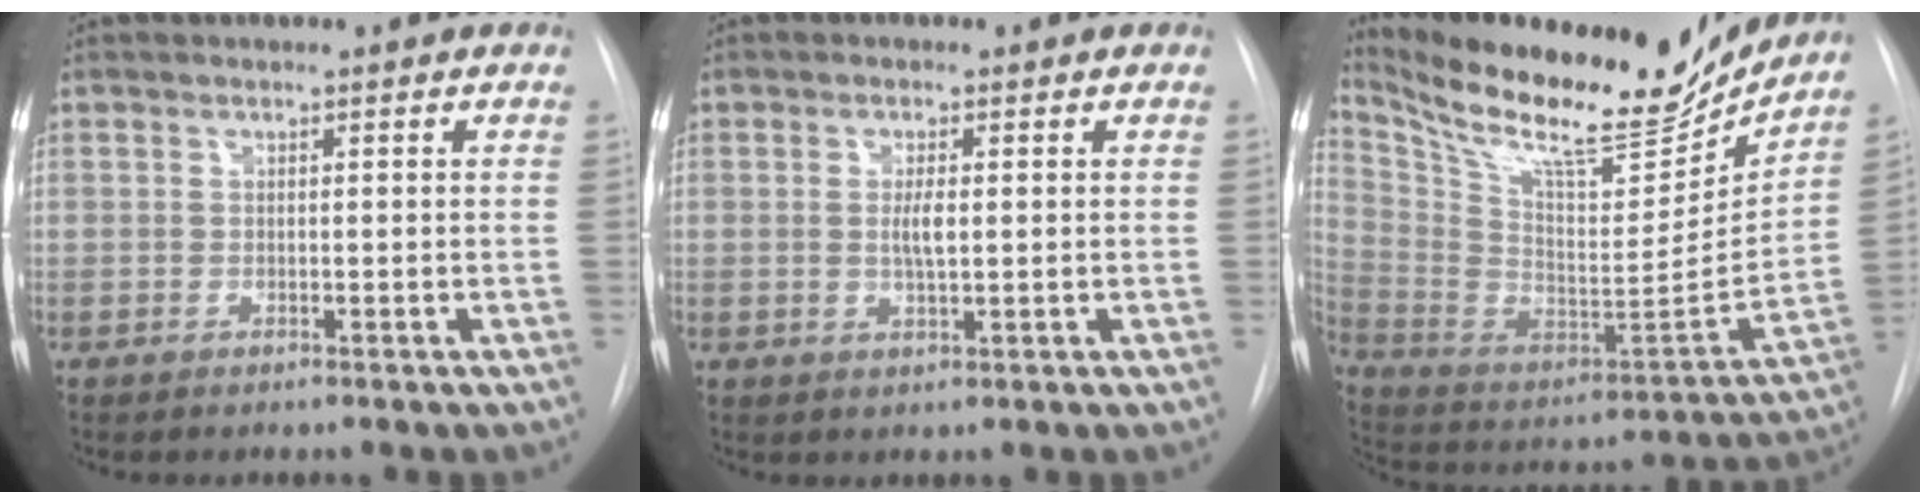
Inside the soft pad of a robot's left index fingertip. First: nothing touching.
{"total": 2.7, "force": [0.2, 0.5, 2.6], "torque": [-0.052, -0.003, 0.006]}
{"total": 23.8, "force": [20.4, 4.9, 11.2], "torque": [-0.208, -0.027, 0.329]}